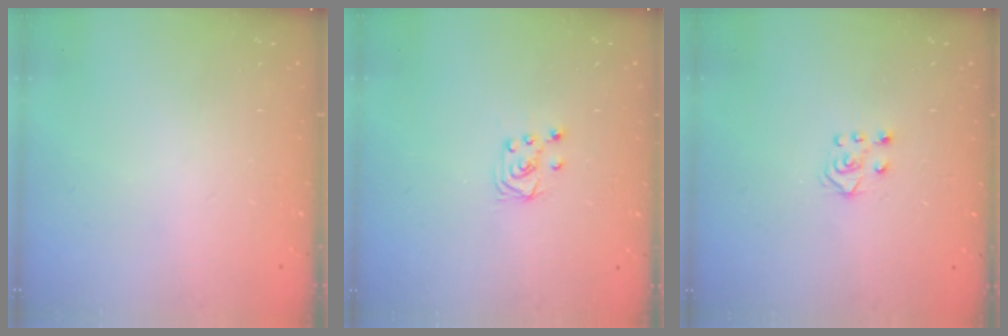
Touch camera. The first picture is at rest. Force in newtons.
{"total": 4.5, "press": 4.5, "slide": 0.5}
{"total": 5.2, "press": 5.2, "slide": 0.4}